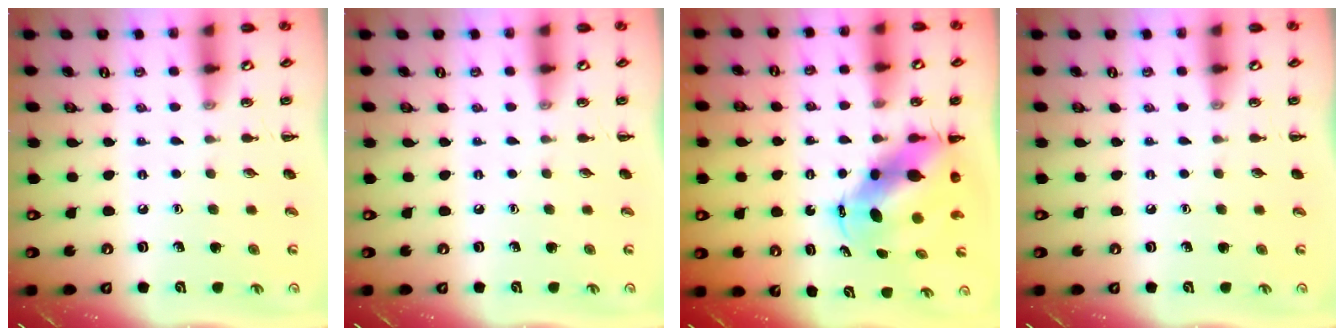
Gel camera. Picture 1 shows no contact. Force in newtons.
{"total": 0.0}
{"total": 7.8, "press": 7.5, "slide": 1.9}
{"total": 0.0}